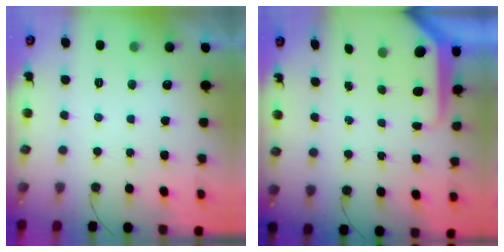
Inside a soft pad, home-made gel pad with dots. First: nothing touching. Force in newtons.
{"total": 9.8, "press": 9.8, "slide": 0.7}